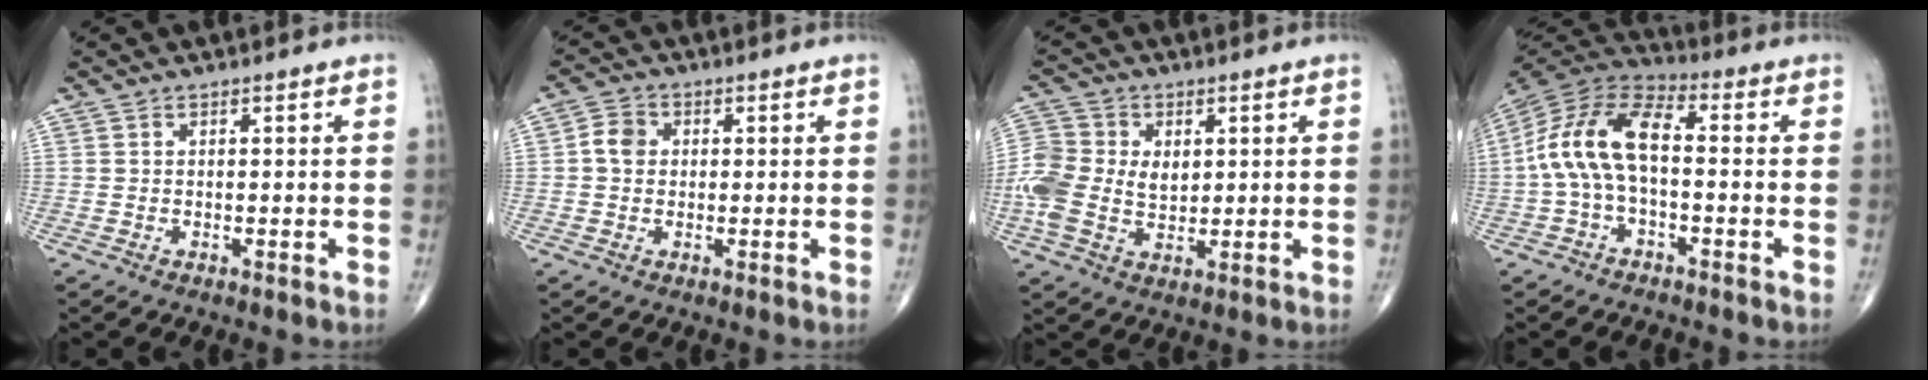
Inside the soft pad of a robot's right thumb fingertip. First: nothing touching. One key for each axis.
{"total": 3.8, "fx": 0.2, "fy": 3.2, "fz": 2.0, "tx": -0.028, "ty": 0.008, "tz": -0.003}
{"total": 11.5, "fx": 0.6, "fy": 8.4, "fz": 7.8, "tx": -0.166, "ty": 0.004, "tz": 0.010}
{"total": 13.1, "fx": -0.6, "fy": 6.6, "fz": 11.3, "tx": -0.225, "ty": 0.040, "tz": -0.025}